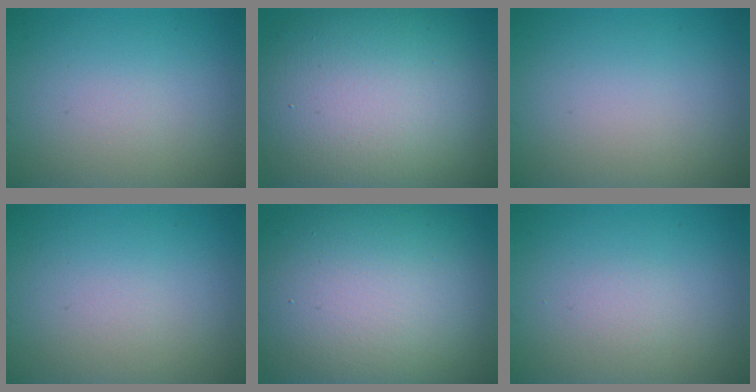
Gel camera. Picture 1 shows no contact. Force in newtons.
{"total": 13.1, "press": 13.1, "slide": 1.1}
{"total": 0.0}
{"total": 0.0}
{"total": 17.2, "press": 17.2, "slide": 1.0}
{"total": 0.7, "press": 0.7, "slide": 0.1}